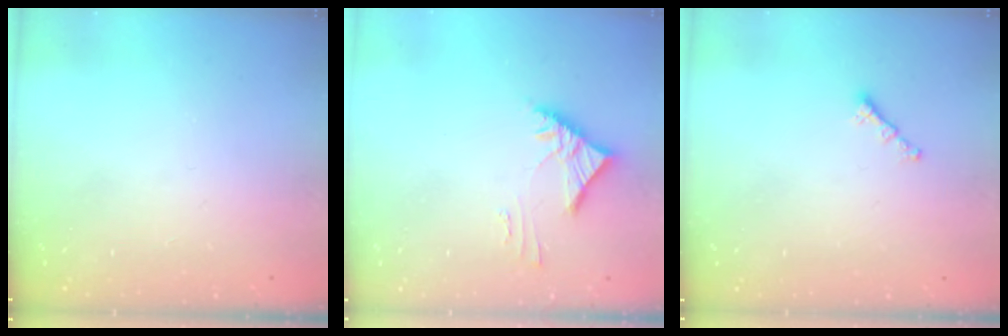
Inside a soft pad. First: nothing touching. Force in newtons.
{"total": 4.0, "press": 3.9, "slide": 0.9}
{"total": 0.8, "press": 0.7, "slide": 0.4}